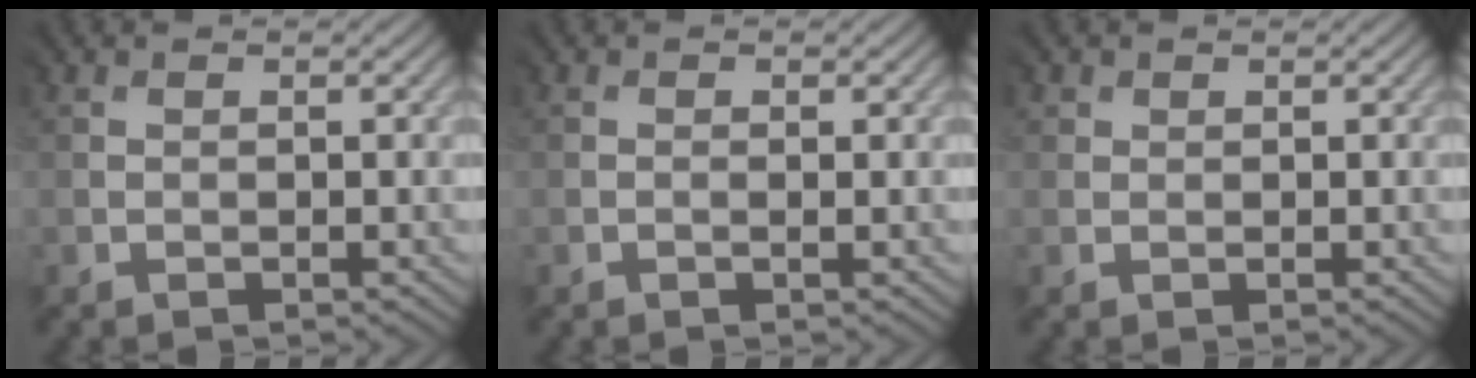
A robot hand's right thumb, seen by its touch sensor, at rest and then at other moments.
{"total": 0.0}
{"total": 1.4, "force": [0.7, 1.2, 0.2], "torque": [0.002, 0.001, 0.011]}